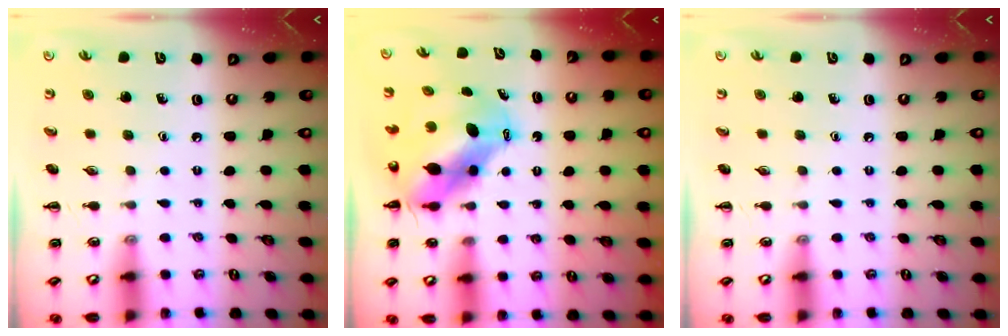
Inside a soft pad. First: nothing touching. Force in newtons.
{"total": 8.3, "press": 8.0, "slide": 2.2}
{"total": 0.0}